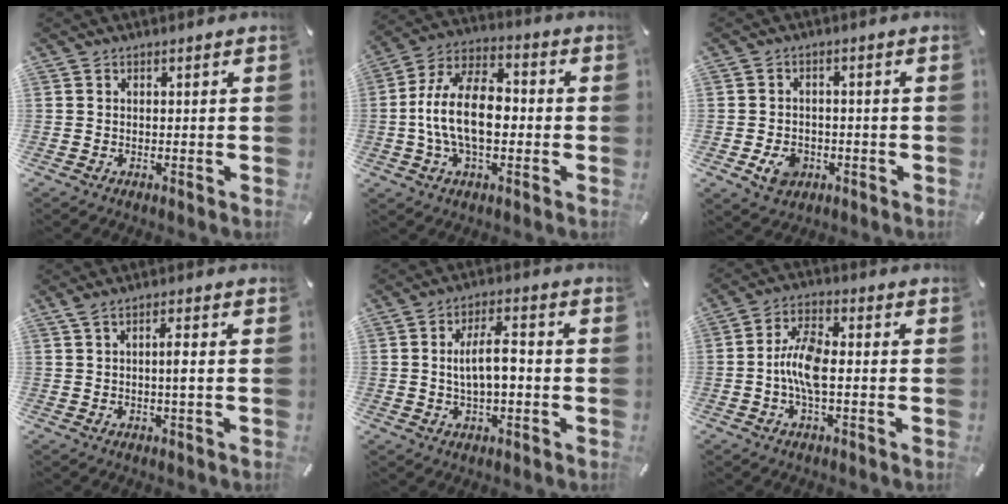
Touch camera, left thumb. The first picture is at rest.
{"total": 14.7, "force": [-2.3, 8.4, 11.9], "torque": [-0.250, 0.012, -0.043]}
{"total": 5.5, "force": [-2.0, 4.5, 2.5], "torque": [-0.052, 0.004, -0.038]}
{"total": 3.8, "force": [0.2, 0.1, 3.8], "torque": [-0.072, -0.005, 0.000]}
{"total": 7.8, "force": [-0.3, 3.5, 7.0], "torque": [-0.125, 0.011, -0.007]}
{"total": 8.7, "force": [-1.3, 3.7, 7.7], "torque": [-0.158, 0.004, -0.024]}